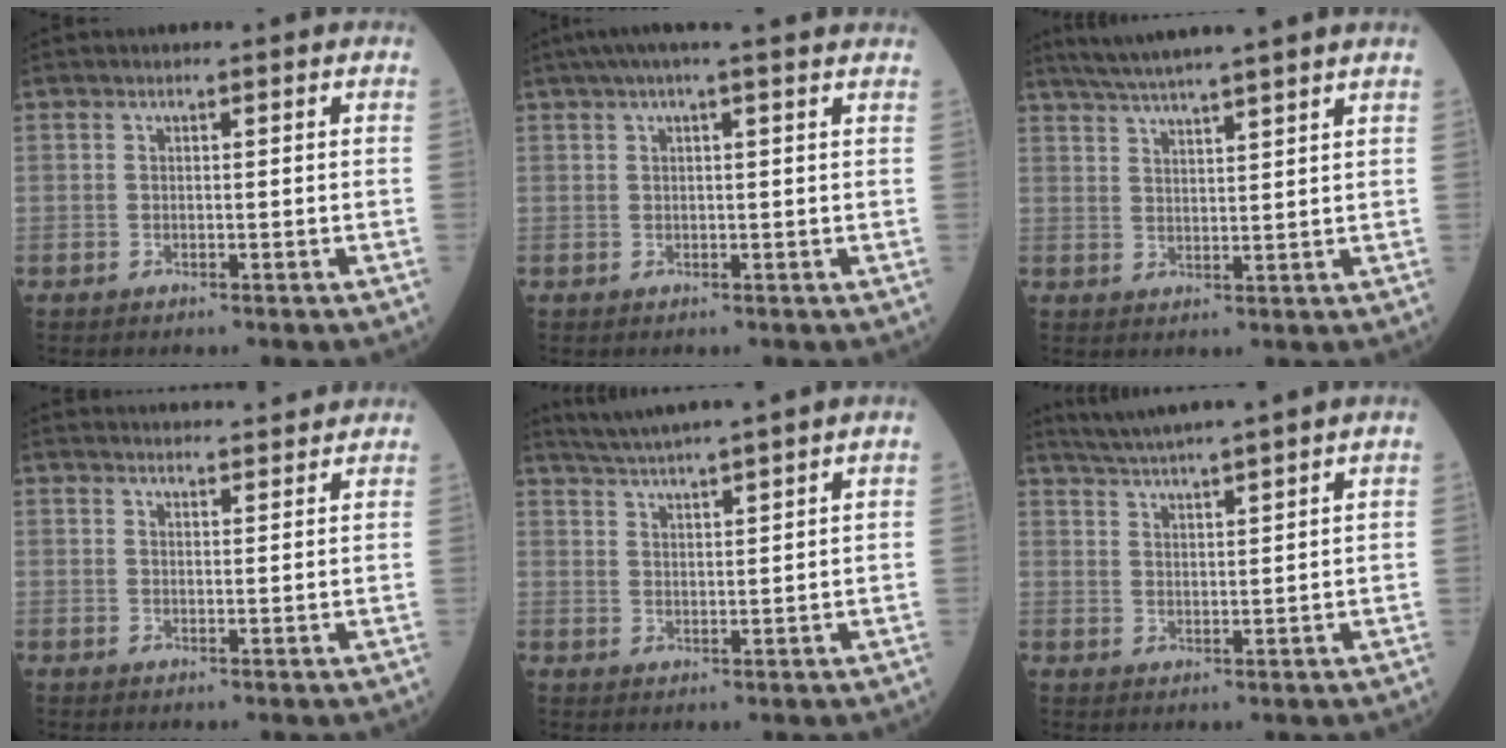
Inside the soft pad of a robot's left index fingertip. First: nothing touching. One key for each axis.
{"total": 8.5, "fx": 6.9, "fy": -0.2, "fz": 5.0, "tx": -0.082, "ty": 0.043, "tz": 0.080}
{"total": 10.4, "fx": 9.0, "fy": -1.2, "fz": 5.1, "tx": -0.088, "ty": 0.020, "tz": 0.131}
{"total": 11.6, "fx": 11.3, "fy": 1.2, "fz": 2.6, "tx": -0.028, "ty": 0.025, "tz": 0.137}
{"total": 8.4, "fx": 7.5, "fy": -1.6, "fz": 3.5, "tx": -0.064, "ty": 0.017, "tz": 0.121}
{"total": 8.7, "fx": 7.8, "fy": -1.5, "fz": 3.6, "tx": -0.066, "ty": 0.017, "tz": 0.125}